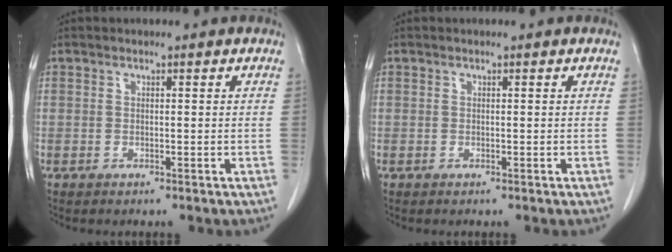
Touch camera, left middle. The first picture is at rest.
{"total": 0.0}